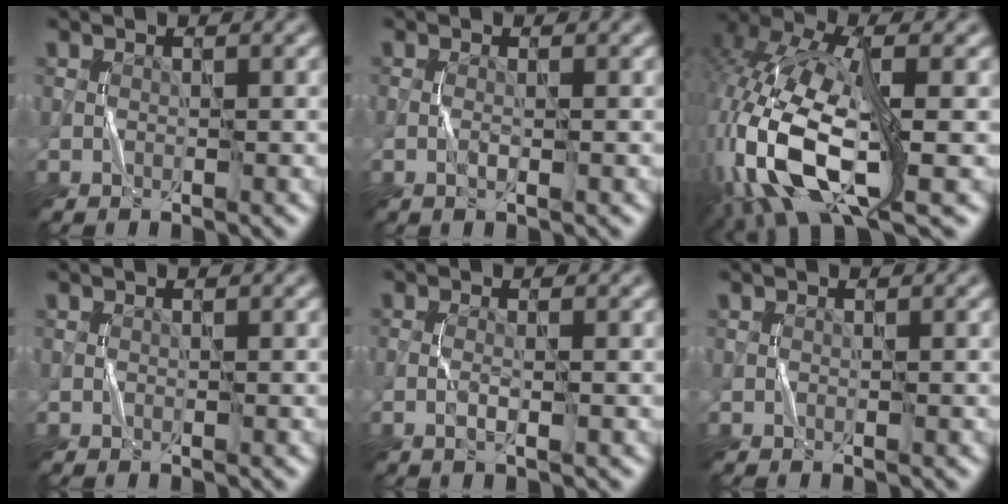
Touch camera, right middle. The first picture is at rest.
{"total": 0.9, "force": [-0.2, 0.1, 0.9], "torque": [-0.020, 0.000, -0.007]}
{"total": 13.6, "force": [-4.3, 5.7, 11.6], "torque": [-0.265, -0.001, -0.083]}
{"total": 0.0}
{"total": 1.2, "force": [-0.3, 0.1, 1.2], "torque": [-0.028, 0.000, -0.010]}
{"total": 0.0}